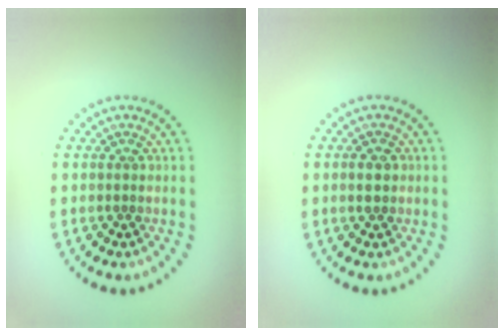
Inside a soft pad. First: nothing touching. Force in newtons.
{"total": 1.0, "press": 1.0, "slide": 0.0}